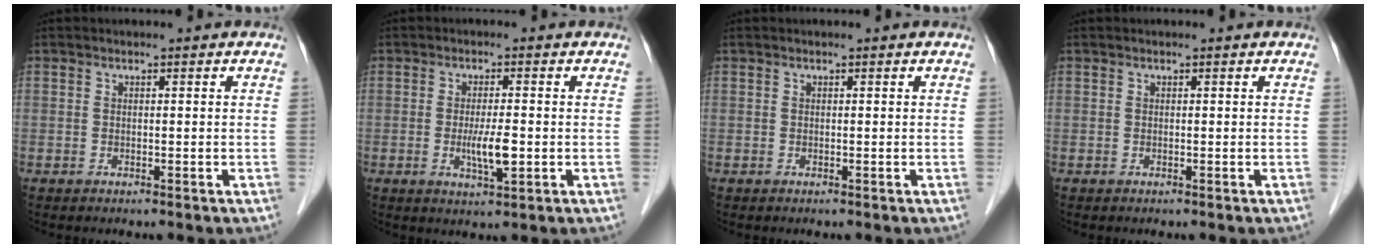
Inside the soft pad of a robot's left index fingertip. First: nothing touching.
{"total": 4.2, "force": [-0.7, 0.6, 4.1], "torque": [-0.080, -0.007, -0.010]}
{"total": 0.0}
{"total": 0.0}